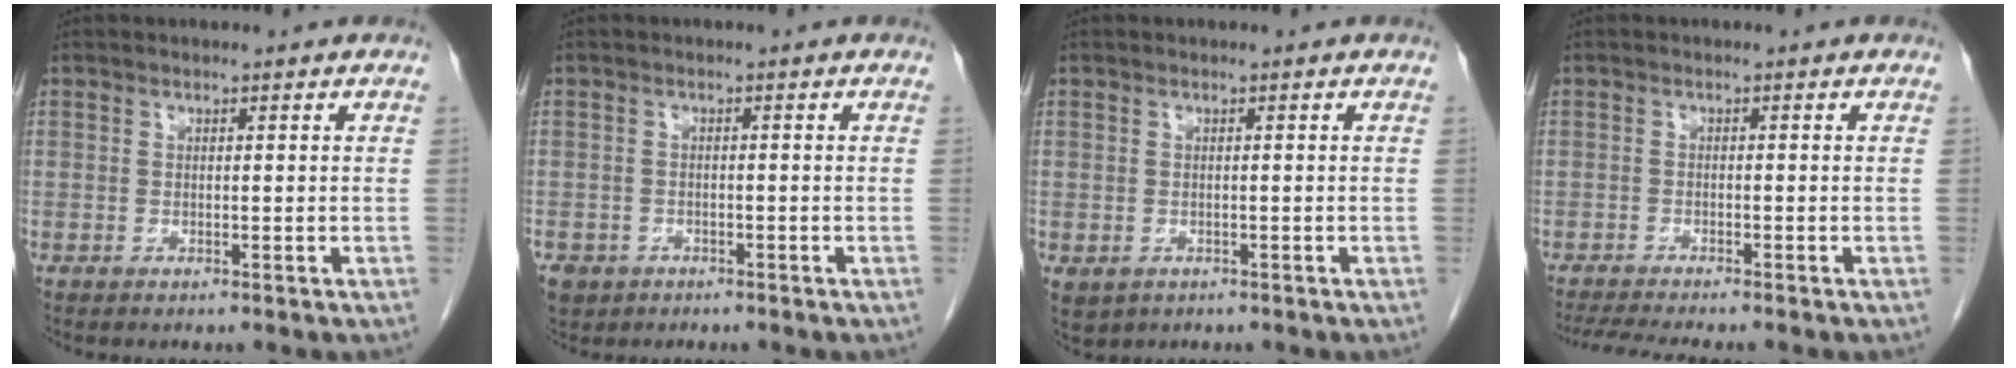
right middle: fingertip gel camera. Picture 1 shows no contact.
{"total": 6.2, "force": [-3.6, 4.7, 2.0], "torque": [-0.056, -0.004, -0.053]}
{"total": 3.2, "force": [-1.5, 2.6, 1.3], "torque": [-0.020, -0.004, -0.013]}
{"total": 5.7, "force": [-5.1, -0.3, 2.6], "torque": [-0.040, -0.016, -0.084]}